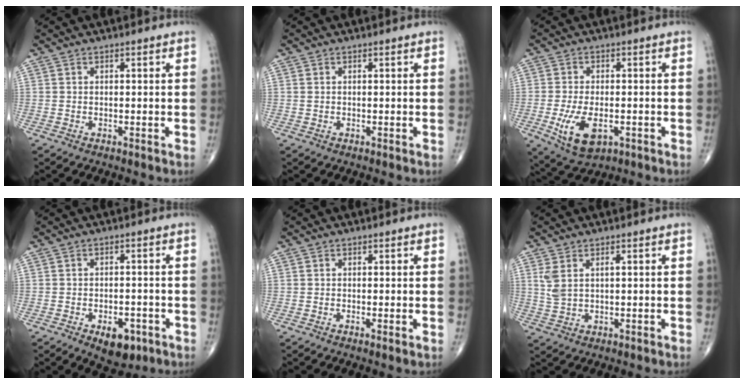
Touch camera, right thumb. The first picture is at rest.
{"total": 0.0}
{"total": 9.0, "force": [-2.7, 4.7, 7.2], "torque": [-0.137, -0.006, -0.034]}
{"total": 6.5, "force": [-3.2, 3.6, 4.3], "torque": [-0.044, 0.011, -0.037]}
{"total": 0.6, "force": [-0.2, 0.0, 0.6], "torque": [-0.016, -0.004, -0.004]}
{"total": 3.9, "force": [1.4, 1.9, 3.2], "torque": [-0.071, 0.006, 0.036]}